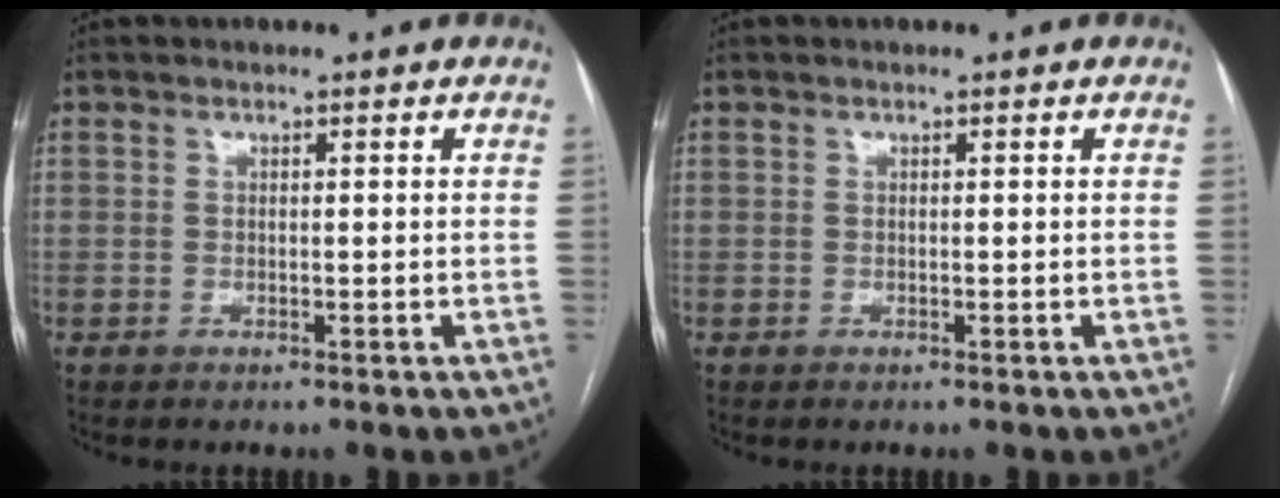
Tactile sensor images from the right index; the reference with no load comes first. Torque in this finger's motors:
{"motor_torque": [0.00, 0.00, 0.00, 0.00]}